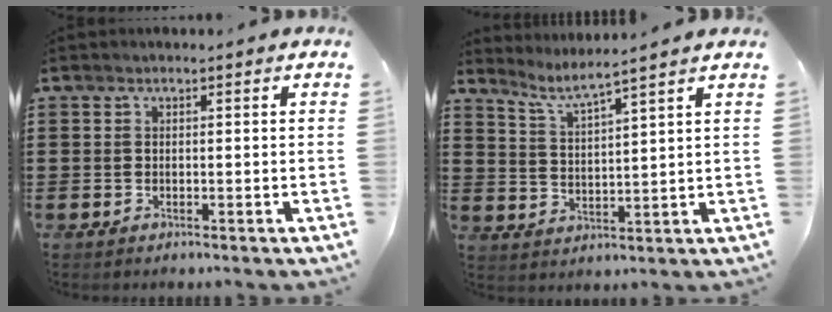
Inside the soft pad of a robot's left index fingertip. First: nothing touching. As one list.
[{"total": 4.2, "force": [3.5, -0.6, 2.2], "torque": [-0.059, -0.024, 0.057]}]